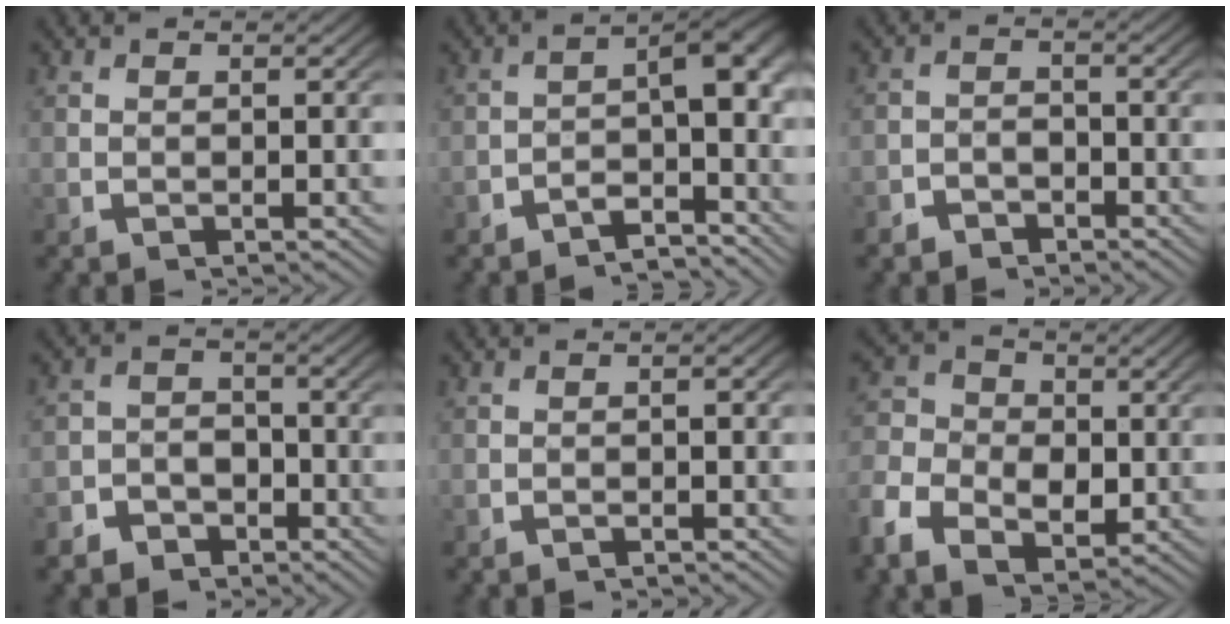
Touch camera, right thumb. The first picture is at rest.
{"total": 6.0, "force": [-2.1, 3.1, 4.7], "torque": [-0.050, -0.008, -0.041]}
{"total": 2.9, "force": [-2.6, 1.4, 0.1], "torque": [0.008, -0.013, -0.044]}
{"total": 4.9, "force": [-3.4, 3.4, 0.9], "torque": [0.008, -0.021, -0.057]}
{"total": 1.0, "force": [-0.9, 0.2, 0.4], "torque": [-0.005, 0.001, -0.018]}
{"total": 7.2, "force": [-0.9, 5.5, 4.5], "torque": [-0.086, -0.016, -0.018]}